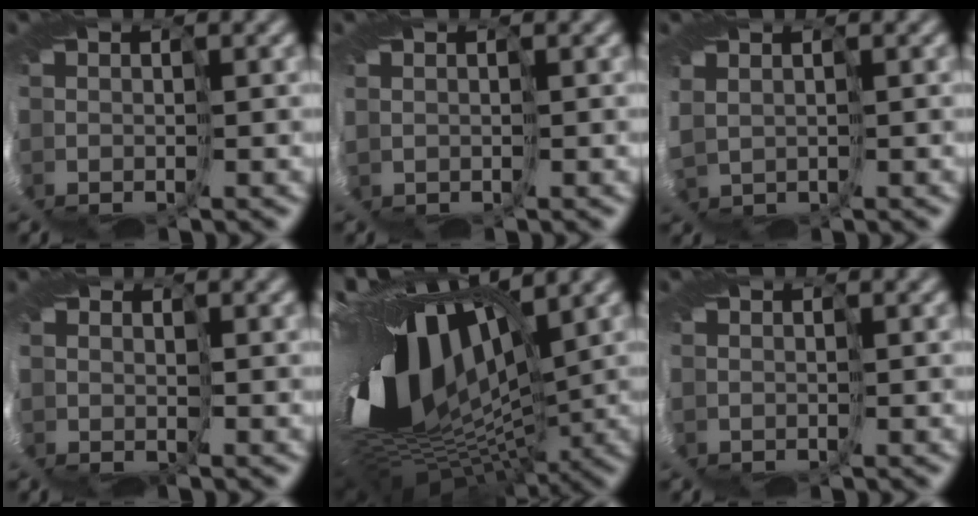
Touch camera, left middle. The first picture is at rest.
{"total": 0.8, "force": [0.5, 0.6, -0.1], "torque": [-0.018, 0.003, 0.019]}
{"total": 2.2, "force": [1.4, 1.5, 0.9], "torque": [-0.054, 0.011, 0.032]}
{"total": 1.1, "force": [0.9, 0.4, -0.6], "torque": [-0.003, 0.002, 0.011]}
{"total": 16.7, "force": [2.6, 8.0, 14.5], "torque": [-0.277, -0.039, 0.046]}
{"total": 0.8, "force": [-0.2, 0.8, -0.1], "torque": [-0.013, -0.003, 0.007]}